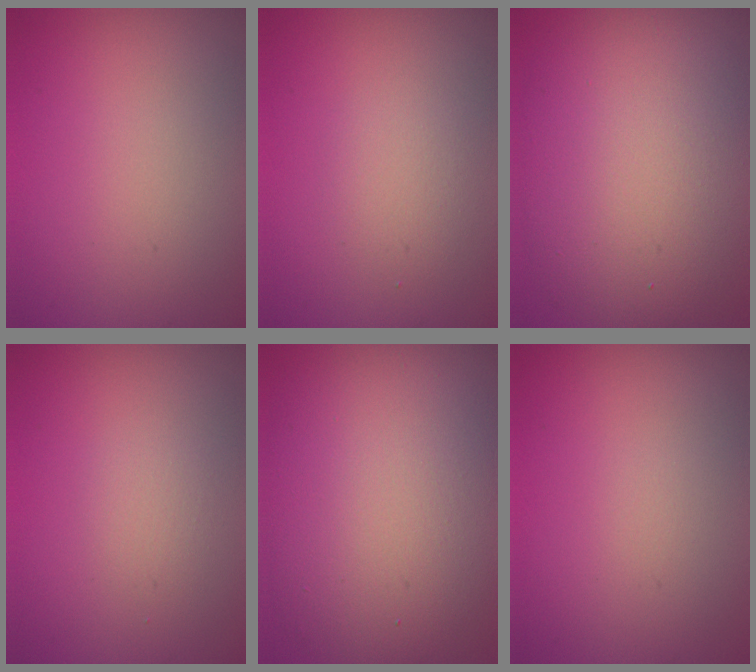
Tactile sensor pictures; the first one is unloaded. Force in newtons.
{"total": 1.6, "press": 1.6, "slide": 0.3}
{"total": 13.1, "press": 13.1, "slide": 0.4}
{"total": 0.9, "press": 0.9, "slide": 0.0}
{"total": 13.6, "press": 13.6, "slide": 0.8}
{"total": 0.0}